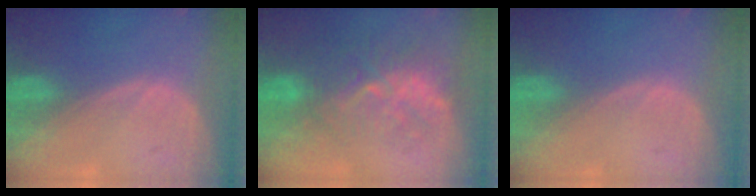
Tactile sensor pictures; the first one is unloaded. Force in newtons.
{"total": 9.1, "press": 8.4, "slide": 3.5}
{"total": 0.0}